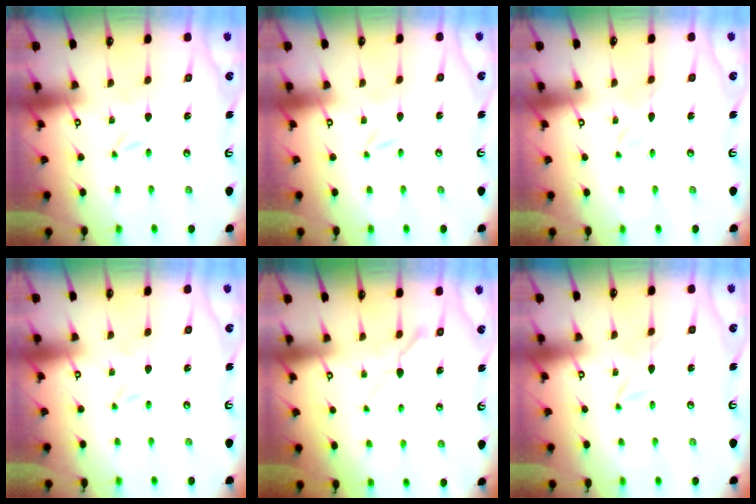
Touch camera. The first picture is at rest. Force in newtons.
{"total": 0.0}
{"total": 1.9, "press": 1.9, "slide": 0.3}
{"total": 0.0}
{"total": 6.1, "press": 6.0, "slide": 0.8}
{"total": 2.1, "press": 2.1, "slide": 0.3}